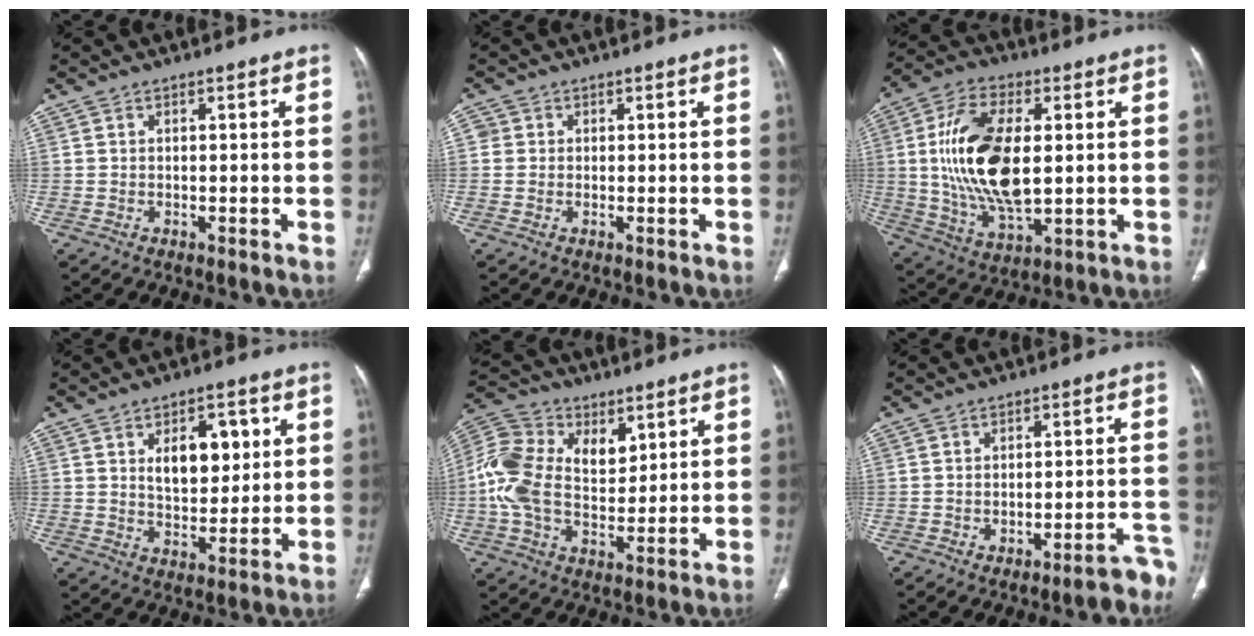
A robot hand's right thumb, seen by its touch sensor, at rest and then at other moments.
{"total": 1.6, "force": [0.2, 1.5, 0.2], "torque": [0.006, 0.003, 0.002]}
{"total": 18.9, "force": [1.8, 9.4, 16.3], "torque": [-0.312, -0.009, 0.039]}
{"total": 10.0, "force": [2.9, 5.8, 7.6], "torque": [-0.079, -0.012, 0.051]}
{"total": 14.1, "force": [3.3, 9.4, 10.0], "torque": [-0.179, 0.003, 0.054]}
{"total": 6.5, "force": [-4.4, 1.9, 4.4], "torque": [-0.036, 0.036, -0.050]}